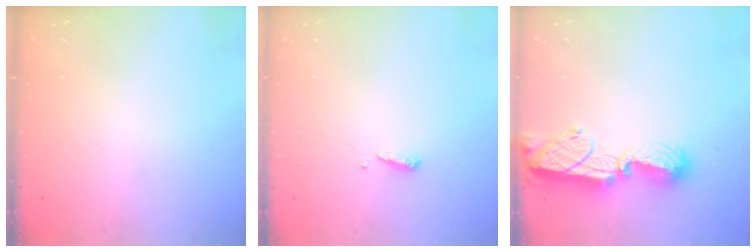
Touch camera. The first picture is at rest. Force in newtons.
{"total": 3.7, "press": 3.6, "slide": 0.6}
{"total": 12.7, "press": 12.7, "slide": 1.0}